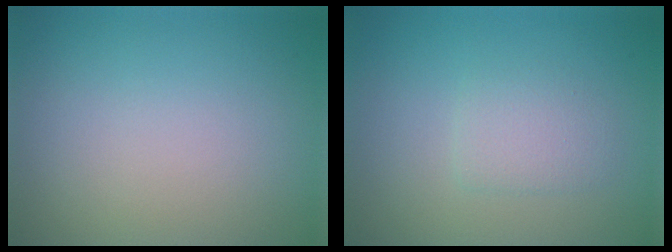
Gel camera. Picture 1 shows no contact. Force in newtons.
{"total": 1.7, "press": 1.7, "slide": 0.3}